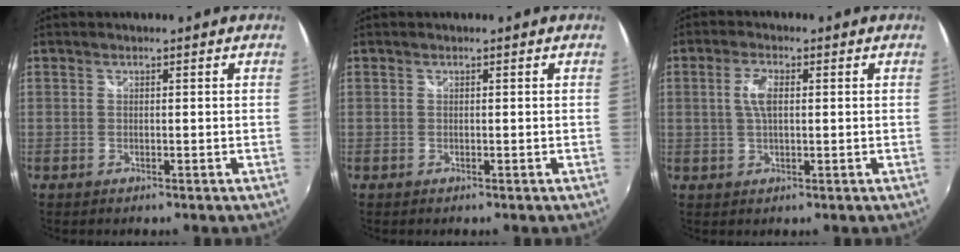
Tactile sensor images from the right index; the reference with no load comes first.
{"total": 0.0}
{"total": 4.0, "force": [0.6, 1.7, 3.6], "torque": [-0.070, 0.004, 0.013]}